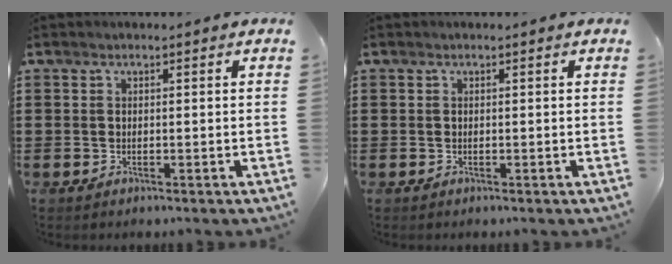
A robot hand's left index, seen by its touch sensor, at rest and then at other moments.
{"total": 0.0}